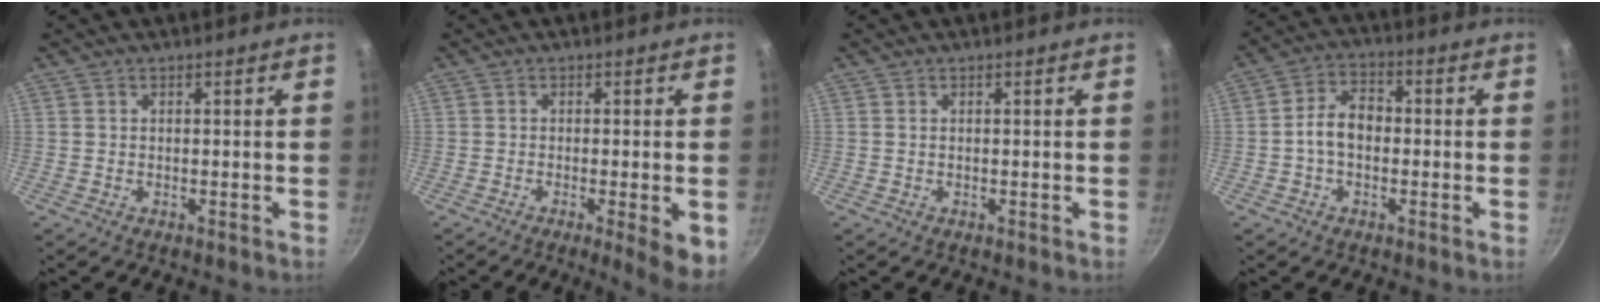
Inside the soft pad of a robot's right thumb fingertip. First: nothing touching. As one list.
[{"total": 6.6, "force": [-2.0, 1.2, 6.2], "torque": [-0.078, 0.000, -0.025]}, {"total": 0.0}, {"total": 6.8, "force": [-0.8, 4.7, 4.9], "torque": [-0.066, 0.027, -0.024]}]